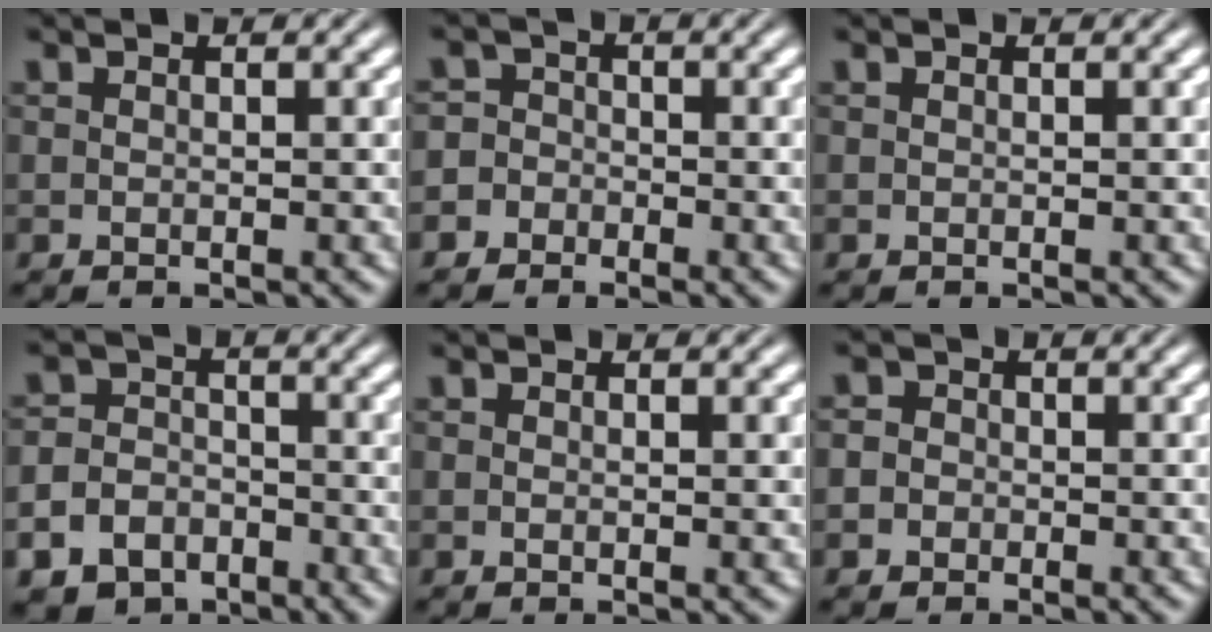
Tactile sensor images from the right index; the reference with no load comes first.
{"total": 2.9, "force": [-1.8, 2.3, -0.1], "torque": [0.005, -0.010, -0.036]}
{"total": 0.0}
{"total": 7.9, "force": [-4.4, 6.3, 1.8], "torque": [-0.022, -0.033, -0.075]}
{"total": 0.6, "force": [0.2, -0.1, 0.5], "torque": [-0.014, -0.007, 0.005]}
{"total": 1.5, "force": [-0.6, 1.4, 0.1], "torque": [0.005, -0.001, -0.016]}